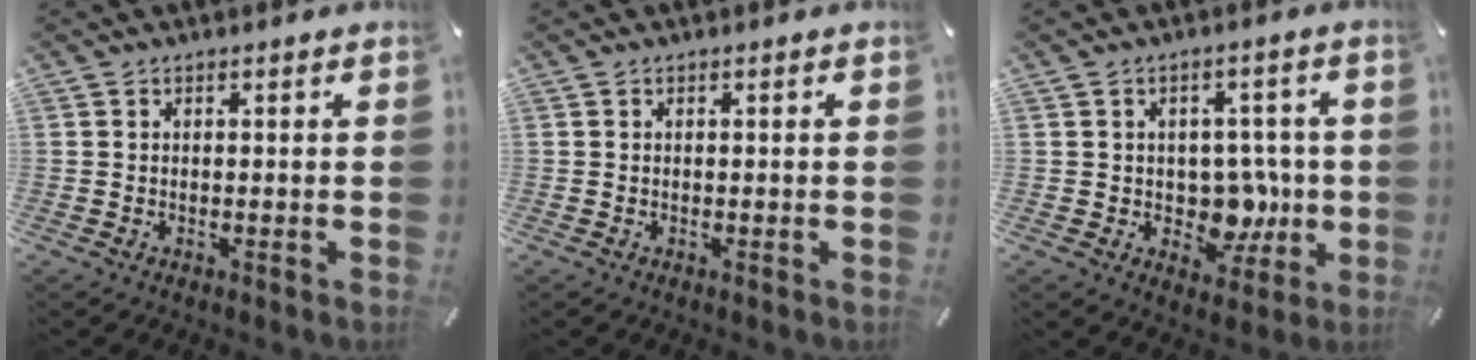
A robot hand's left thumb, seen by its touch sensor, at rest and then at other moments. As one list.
[{"total": 0.0}, {"total": 8.9, "force": [-0.6, 7.5, 4.7], "torque": [-0.038, 0.000, -0.004]}]